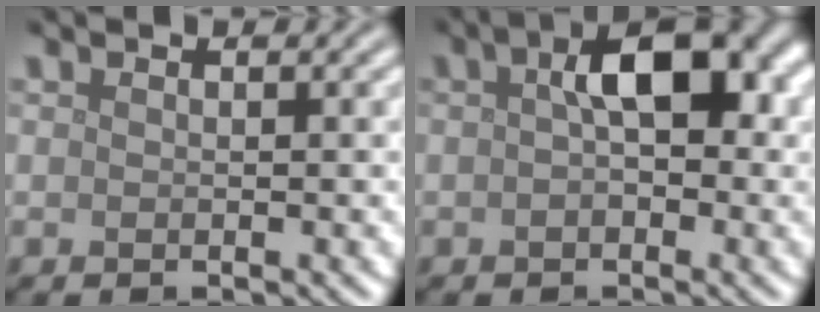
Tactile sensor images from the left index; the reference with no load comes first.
{"total": 6.3, "force": [1.0, 3.1, 5.4], "torque": [-0.068, 0.013, 0.007]}